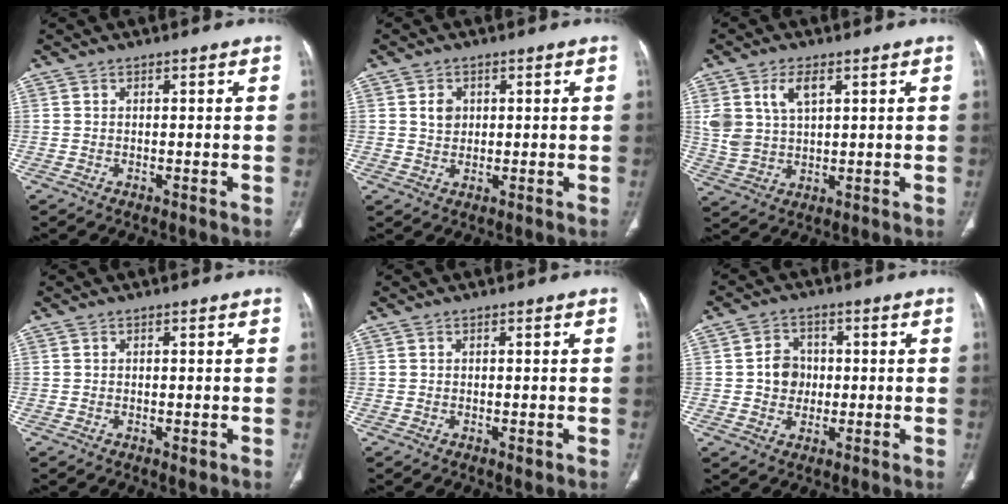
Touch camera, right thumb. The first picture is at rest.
{"total": 3.0, "force": [0.9, 2.5, 1.5], "torque": [-0.014, -0.003, 0.017]}
{"total": 7.9, "force": [3.3, 4.5, 5.7], "torque": [-0.111, -0.009, 0.073]}
{"total": 1.1, "force": [-0.3, 0.6, 0.8], "torque": [-0.009, -0.003, -0.002]}
{"total": 0.9, "force": [-0.2, 0.5, 0.7], "torque": [-0.008, -0.003, -0.002]}
{"total": 6.0, "force": [0.0, 5.3, 2.9], "torque": [-0.019, 0.008, -0.003]}